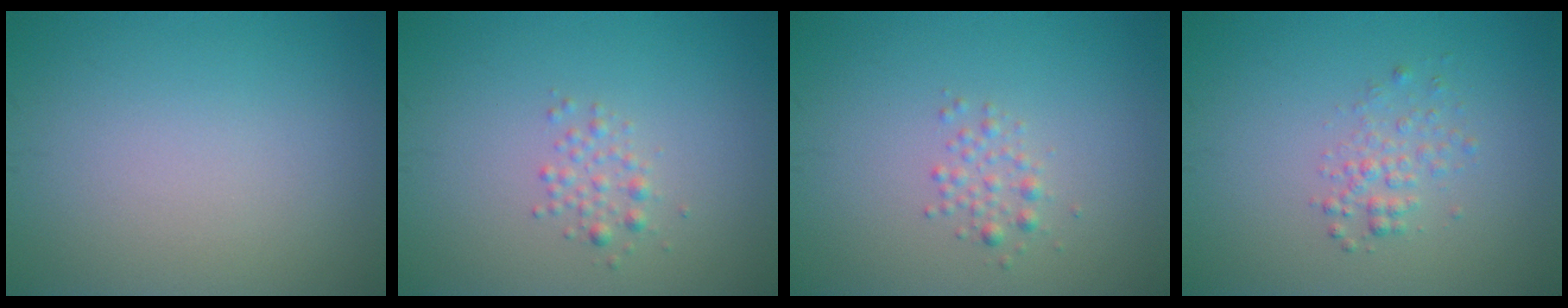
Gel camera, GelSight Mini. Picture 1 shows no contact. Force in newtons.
{"total": 1.4, "press": 1.4, "slide": 0.1}
{"total": 1.4, "press": 1.4, "slide": 0.1}
{"total": 1.7, "press": 1.7, "slide": 0.1}